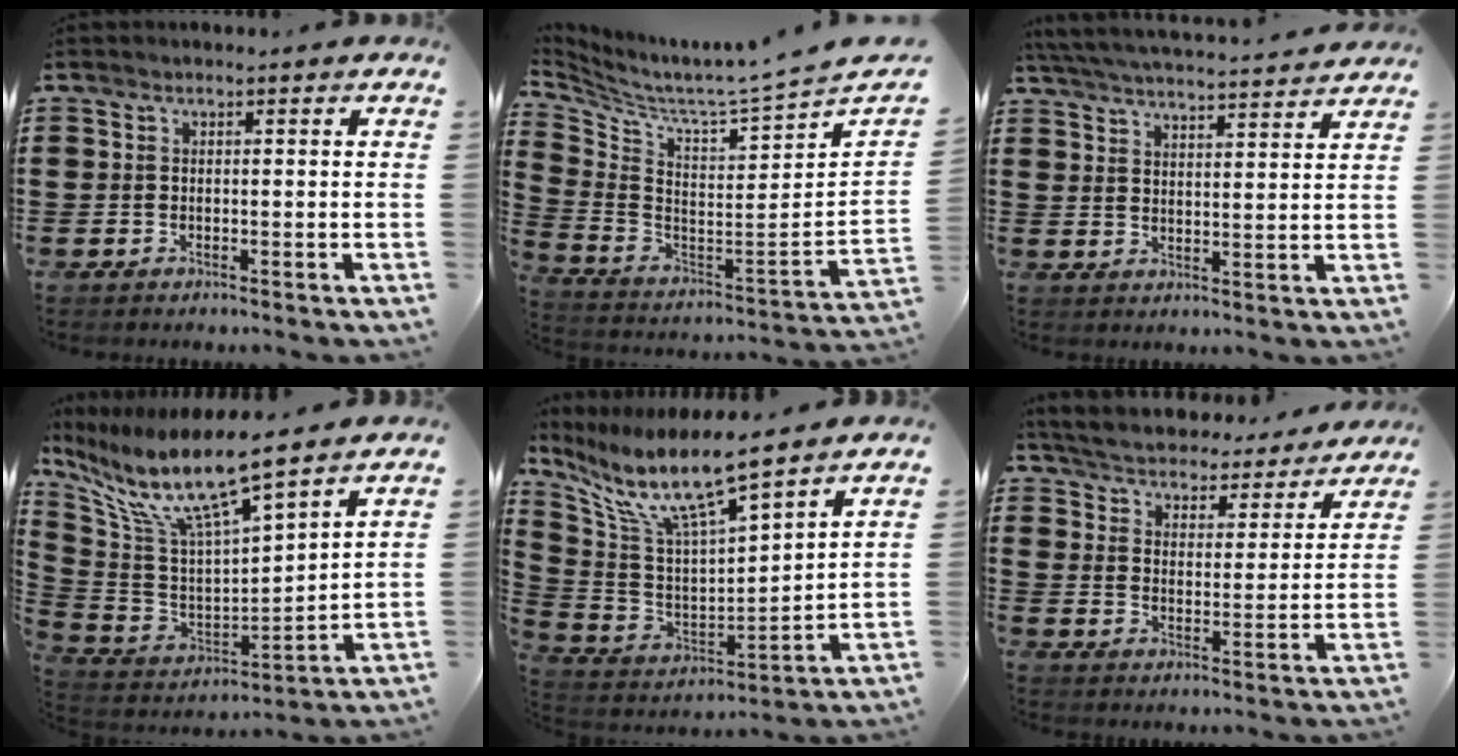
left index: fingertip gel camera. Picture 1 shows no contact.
{"total": 4.8, "force": [4.4, -1.3, 1.4], "torque": [-0.059, -0.073, 0.064]}
{"total": 5.1, "force": [5.1, -0.5, 0.8], "torque": [-0.038, -0.036, 0.087]}
{"total": 11.2, "force": [8.0, 1.4, 7.7], "torque": [-0.186, -0.057, 0.130]}
{"total": 10.0, "force": [7.3, 1.1, 6.7], "torque": [-0.157, -0.051, 0.120]}
{"total": 4.2, "force": [4.2, 0.0, 0.1], "torque": [-0.029, -0.038, 0.066]}